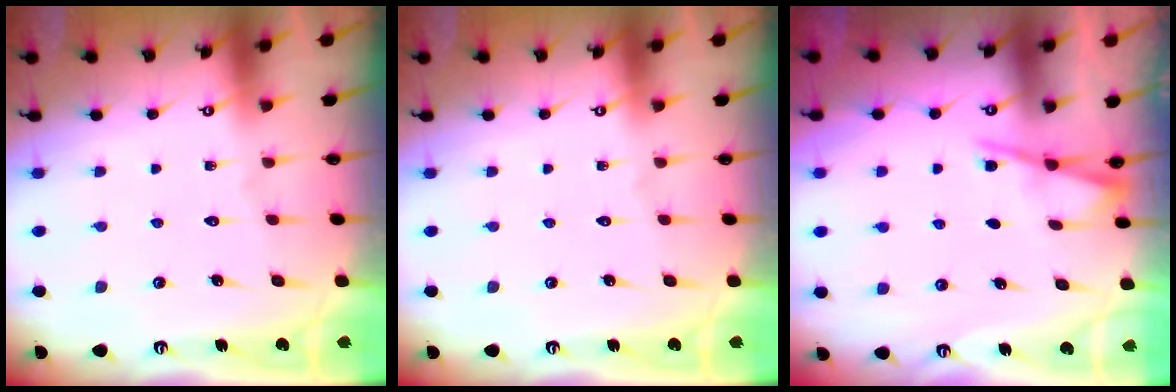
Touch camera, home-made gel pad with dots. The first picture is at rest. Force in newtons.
{"total": 0.0}
{"total": 3.7, "press": 3.7, "slide": 0.6}